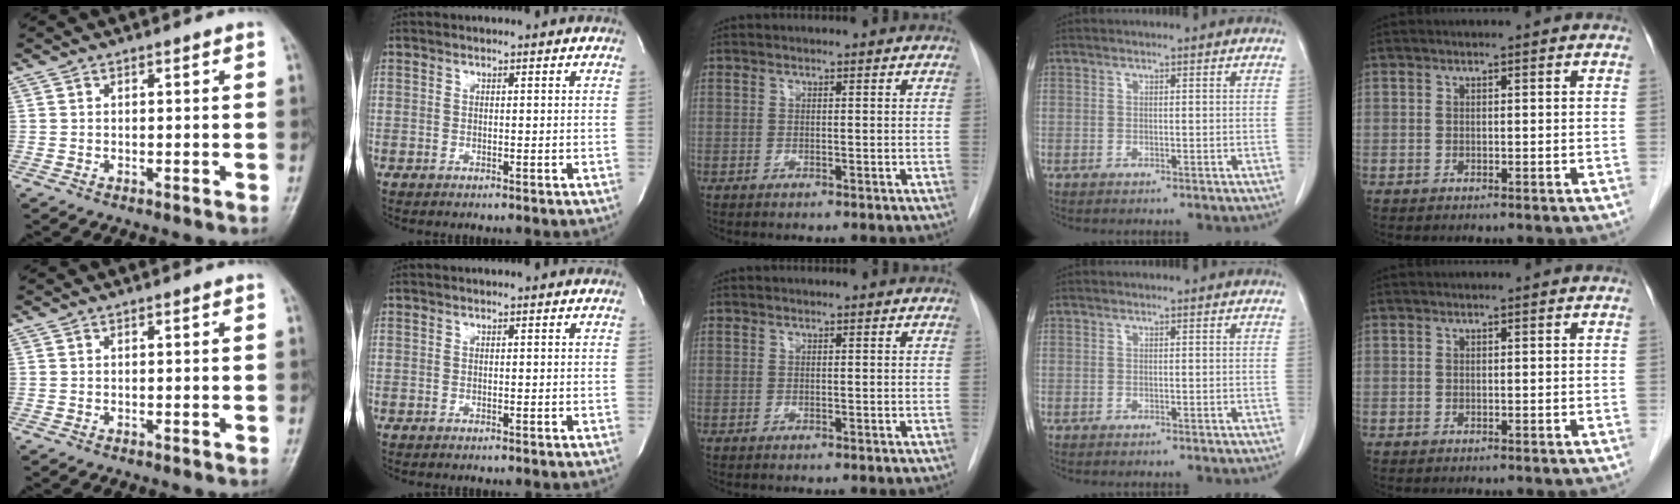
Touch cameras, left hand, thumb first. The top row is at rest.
{}